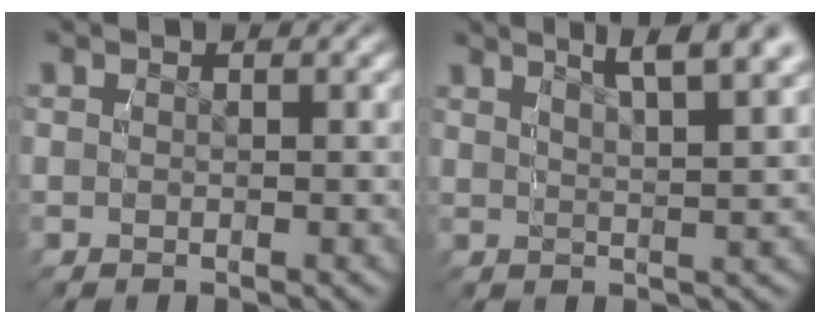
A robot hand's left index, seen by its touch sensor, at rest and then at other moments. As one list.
[{"total": 5.8, "force": [4.4, 0.6, 3.7], "torque": [-0.041, 0.014, 0.067]}]